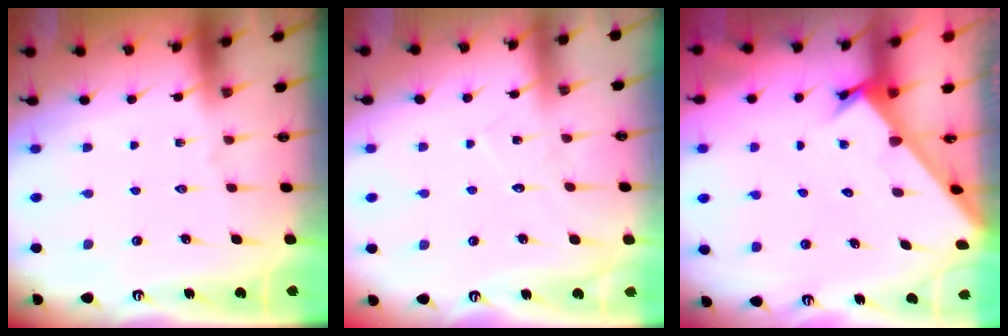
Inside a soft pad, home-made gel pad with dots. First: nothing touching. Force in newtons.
{"total": 5.4, "press": 5.4, "slide": 0.4}
{"total": 2.3, "press": 2.3, "slide": 0.2}